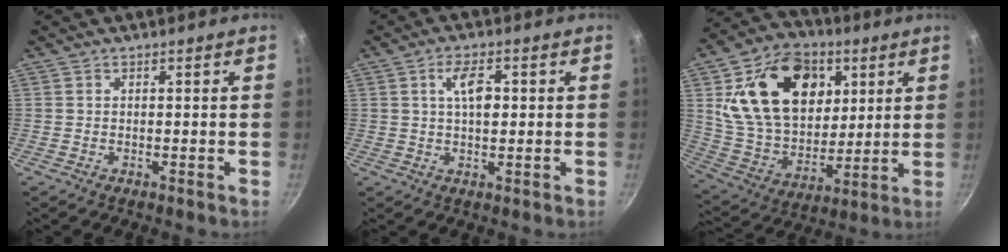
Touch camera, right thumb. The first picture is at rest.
{"total": 5.6, "force": [1.1, 2.6, 4.9], "torque": [-0.076, 0.005, 0.016]}
{"total": 25.5, "force": [8.1, 17.9, 16.3], "torque": [-0.251, -0.019, 0.145]}